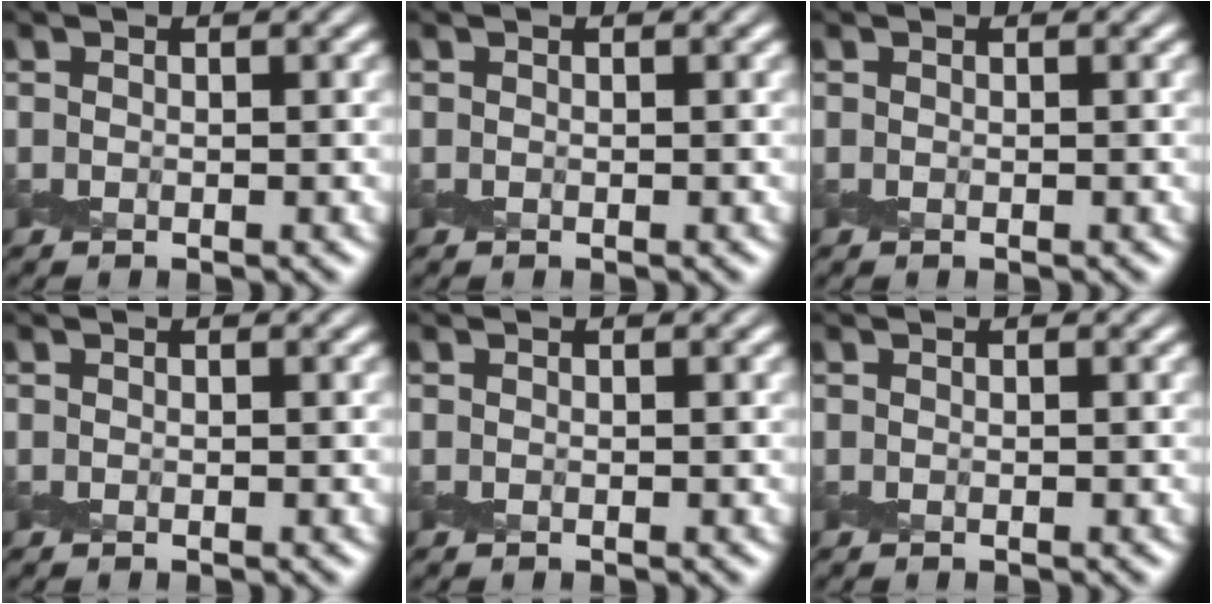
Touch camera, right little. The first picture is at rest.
{"total": 0.0}
{"total": 0.0}
{"total": 0.0}
{"total": 0.0}
{"total": 0.0}